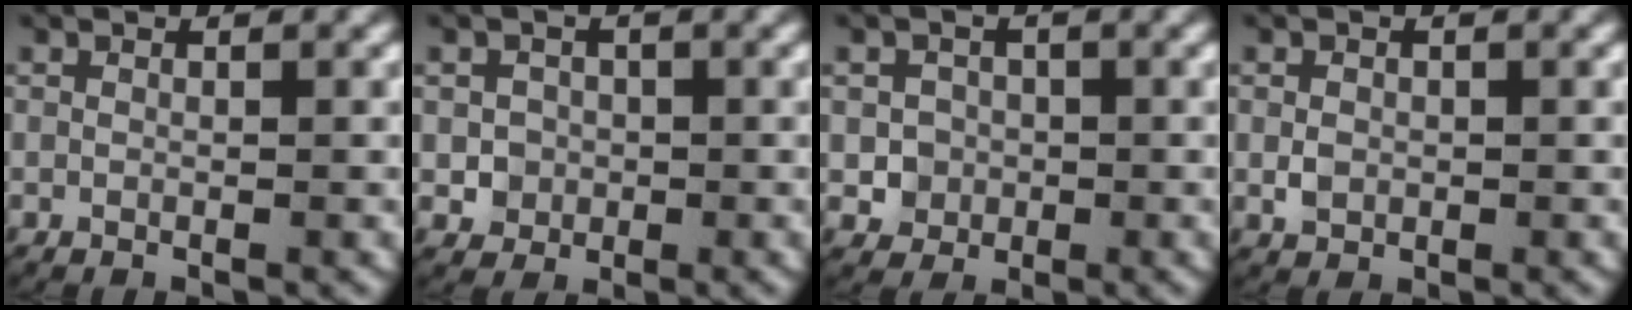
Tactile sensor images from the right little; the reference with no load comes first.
{"total": 2.2, "force": [-0.4, 2.2, 0.4], "torque": [-0.004, 0.000, -0.007]}
{"total": 2.6, "force": [-0.6, 2.5, 0.4], "torque": [-0.002, -0.001, -0.011]}
{"total": 1.1, "force": [-0.1, 0.9, 0.6], "torque": [-0.015, -0.001, 0.002]}